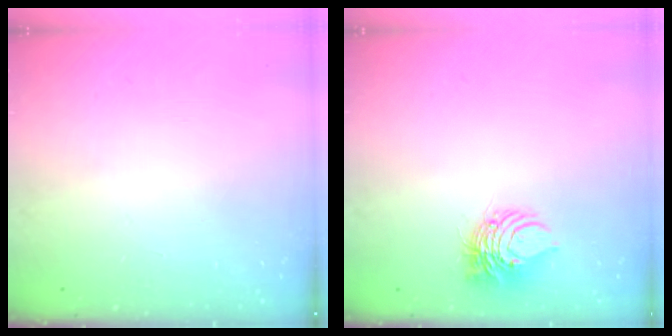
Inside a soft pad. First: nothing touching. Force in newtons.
{"total": 7.8, "press": 7.8, "slide": 0.9}